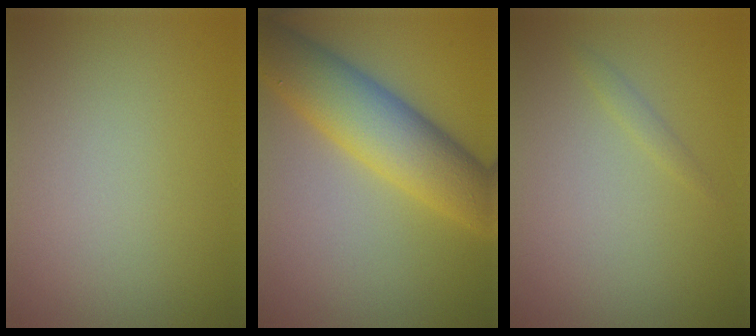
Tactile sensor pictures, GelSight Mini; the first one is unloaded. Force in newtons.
{"total": 8.3, "press": 8.3, "slide": 0.2}
{"total": 0.7, "press": 0.7, "slide": 0.0}